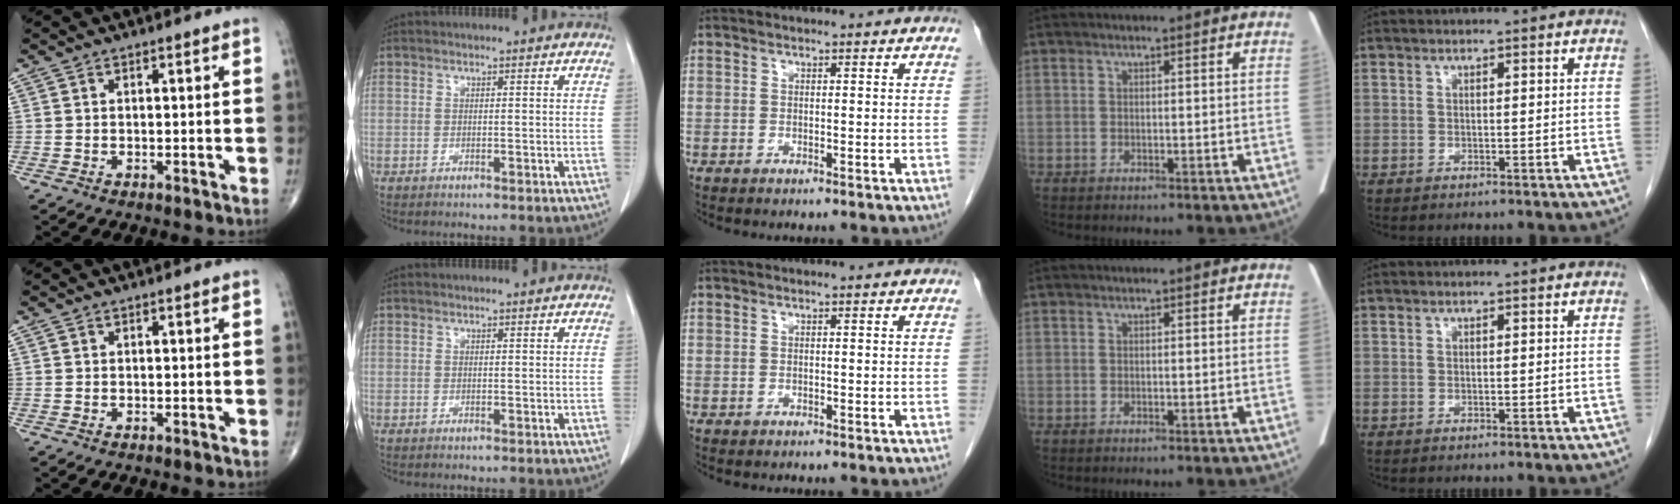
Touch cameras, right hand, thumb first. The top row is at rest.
{}